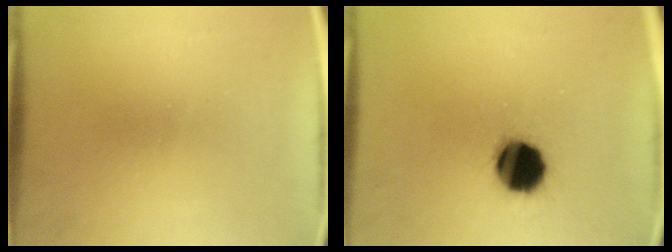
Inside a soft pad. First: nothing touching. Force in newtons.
{"total": 12.6}